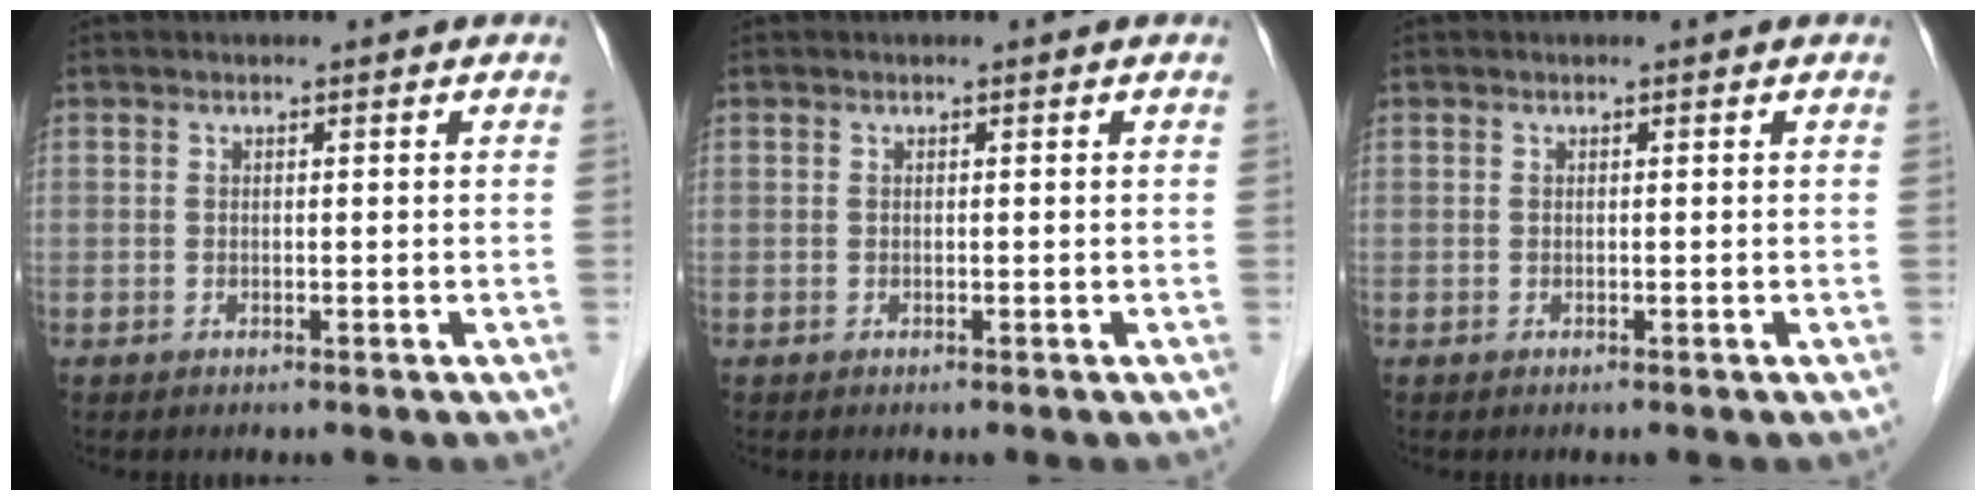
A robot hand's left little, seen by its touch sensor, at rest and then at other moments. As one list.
[{"total": 0.0}, {"total": 0.0}]